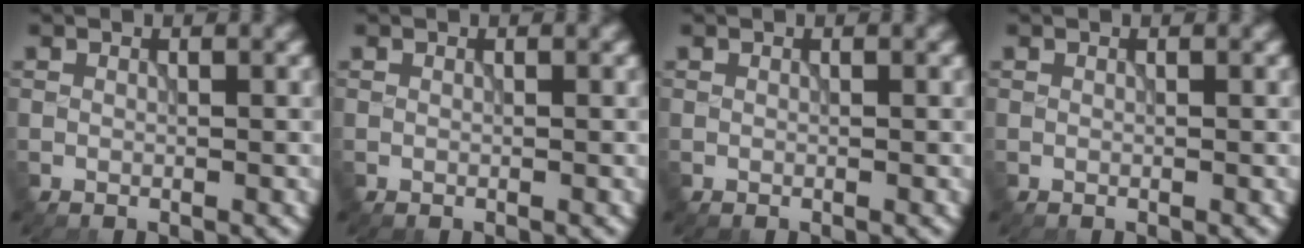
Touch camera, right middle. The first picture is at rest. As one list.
[{"total": 0.0}, {"total": 0.0}, {"total": 0.0}]